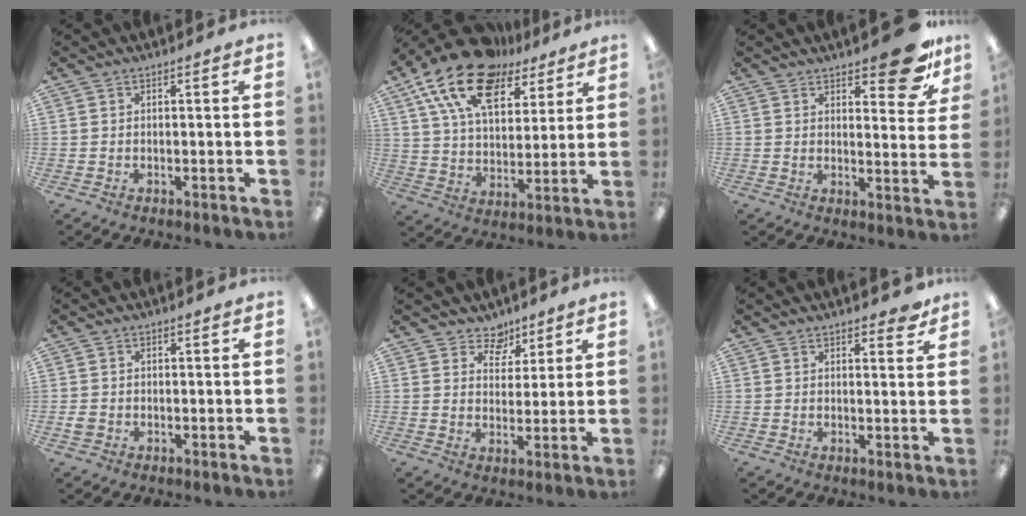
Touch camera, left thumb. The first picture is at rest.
{"total": 19.8, "force": [12.7, 10.5, 11.0], "torque": [-0.208, -0.054, 0.228]}
{"total": 11.5, "force": [8.2, 4.2, 6.8], "torque": [-0.070, -0.055, 0.138]}
{"total": 1.6, "force": [-0.4, 1.5, 0.7], "torque": [-0.011, 0.003, -0.006]}
{"total": 6.7, "force": [4.9, 4.4, 1.3], "torque": [-0.016, -0.031, 0.089]}
{"total": 2.9, "force": [2.4, 1.1, 1.3], "torque": [-0.005, -0.011, 0.039]}